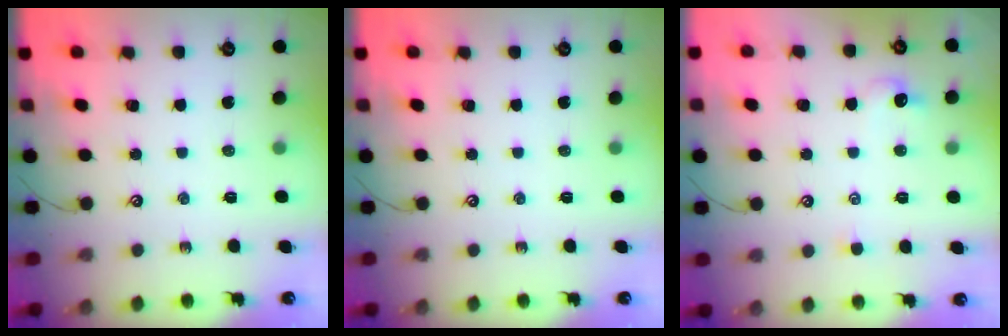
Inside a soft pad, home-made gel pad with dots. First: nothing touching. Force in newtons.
{"total": 0.0}
{"total": 0.6, "press": 0.1, "slide": 0.6}